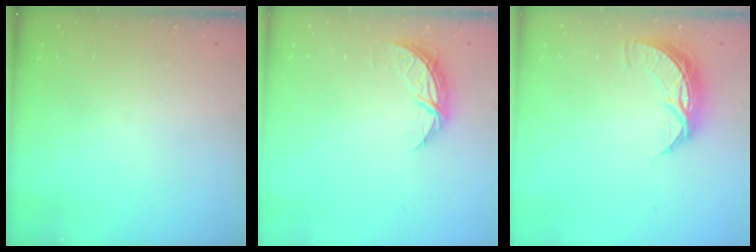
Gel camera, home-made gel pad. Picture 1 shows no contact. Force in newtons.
{"total": 6.9, "press": 6.9, "slide": 0.5}
{"total": 8.3, "press": 8.2, "slide": 0.3}